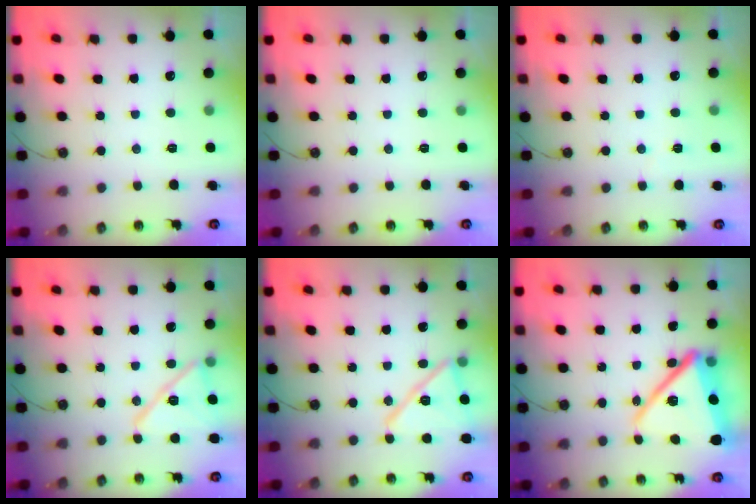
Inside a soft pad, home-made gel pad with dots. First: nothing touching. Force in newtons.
{"total": 0.0}
{"total": 2.2, "press": 2.2, "slide": 0.7}
{"total": 14.2, "press": 14.2, "slide": 0.5}
{"total": 15.2, "press": 15.2, "slide": 0.4}
{"total": 20.1, "press": 20.0, "slide": 1.6}